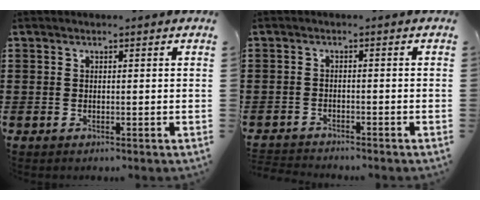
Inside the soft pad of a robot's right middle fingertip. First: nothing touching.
{"total": 2.0, "force": [-1.9, 0.3, -0.2], "torque": [-0.004, 0.001, -0.043]}